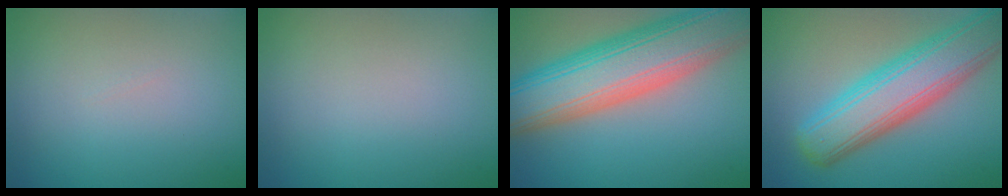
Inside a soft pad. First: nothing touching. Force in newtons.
{"total": 0.0}
{"total": 12.5, "press": 12.4, "slide": 0.6}
{"total": 9.1, "press": 9.0, "slide": 0.9}